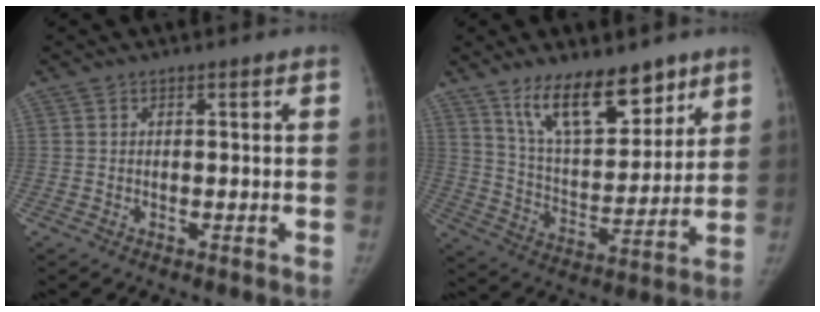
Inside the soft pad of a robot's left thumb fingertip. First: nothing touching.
{"total": 16.3, "force": [11.1, 7.0, 9.7], "torque": [-0.113, -0.072, 0.202]}